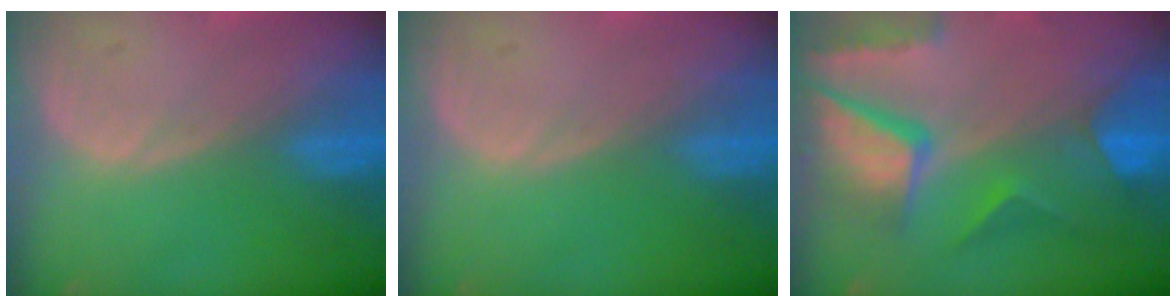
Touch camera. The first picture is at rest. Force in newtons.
{"total": 0.0}
{"total": 11.0, "press": 9.0, "slide": 6.3}